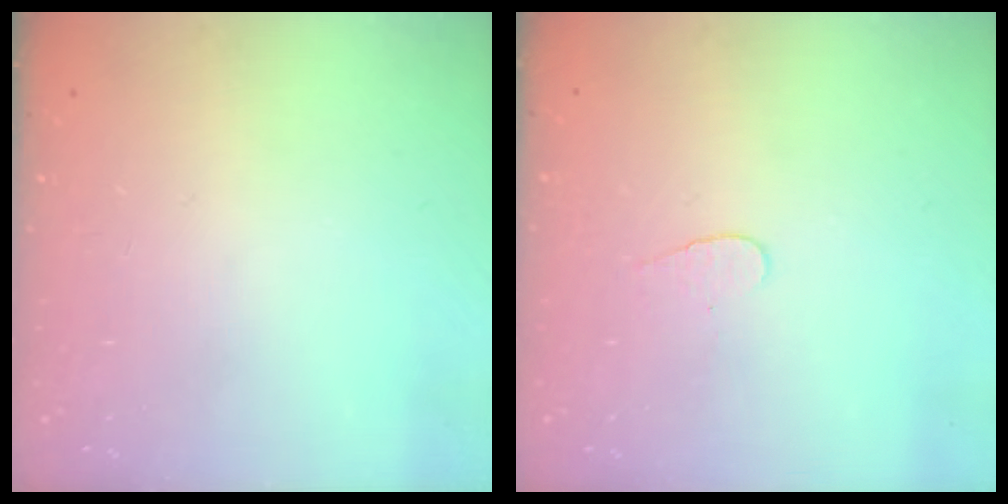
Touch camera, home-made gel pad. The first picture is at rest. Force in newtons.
{"total": 3.7, "press": 3.7, "slide": 0.4}